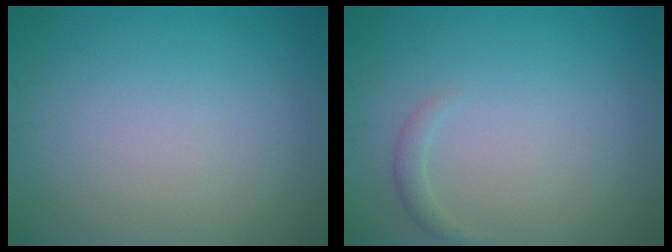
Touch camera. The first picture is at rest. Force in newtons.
{"total": 1.0, "press": 1.0, "slide": 0.0}